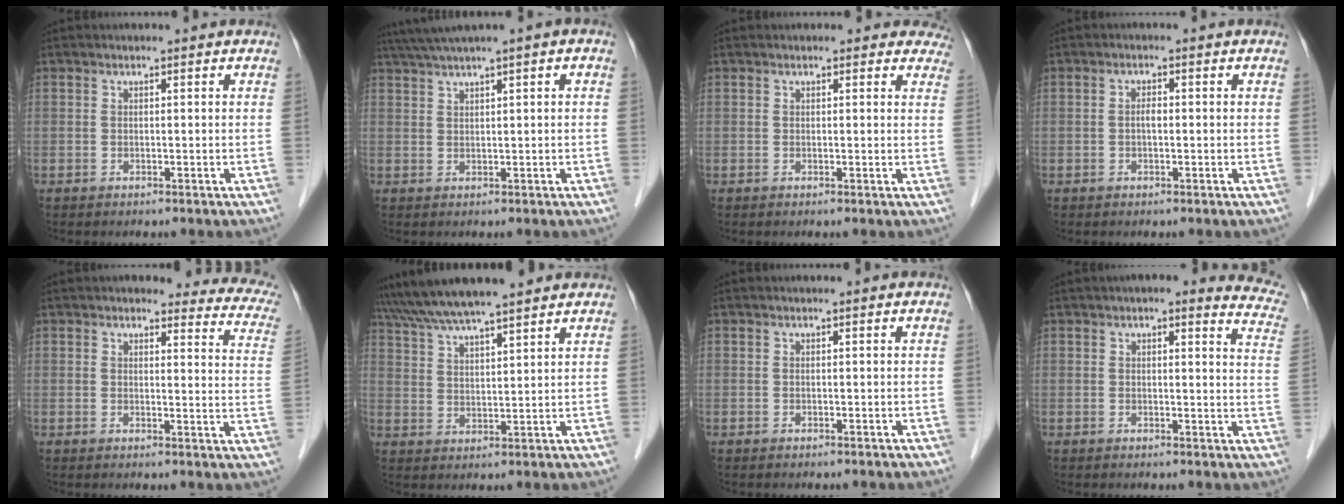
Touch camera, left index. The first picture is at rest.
{"total": 4.8, "force": [3.0, -0.5, 3.7], "torque": [-0.078, 0.022, 0.058]}
{"total": 3.7, "force": [3.4, 1.6, 0.1], "torque": [0.028, -0.013, 0.011]}
{"total": 1.4, "force": [-0.5, 0.5, 1.2], "torque": [-0.023, -0.005, -0.008]}
{"total": 12.9, "force": [11.6, 3.5, 4.4], "torque": [-0.008, -0.039, 0.089]}
{"total": 12.6, "force": [11.0, 0.9, 6.1], "torque": [-0.108, 0.032, 0.178]}
{"total": 0.0}
{"total": 12.2, "force": [10.5, 2.5, 5.5], "torque": [-0.033, -0.018, 0.085]}